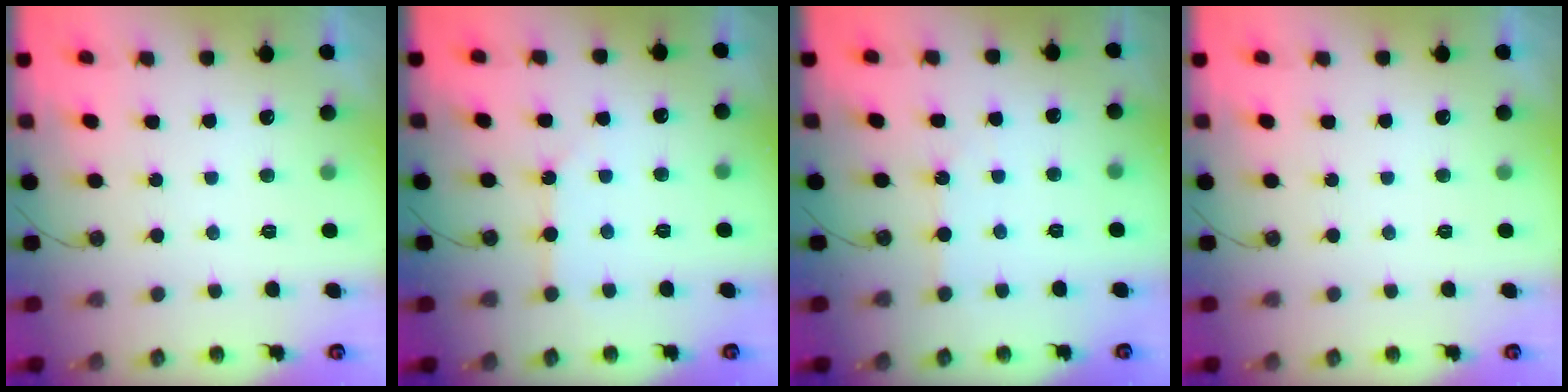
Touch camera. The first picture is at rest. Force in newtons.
{"total": 2.8, "press": 2.7, "slide": 0.4}
{"total": 0.9, "press": 0.8, "slide": 0.2}
{"total": 0.0}